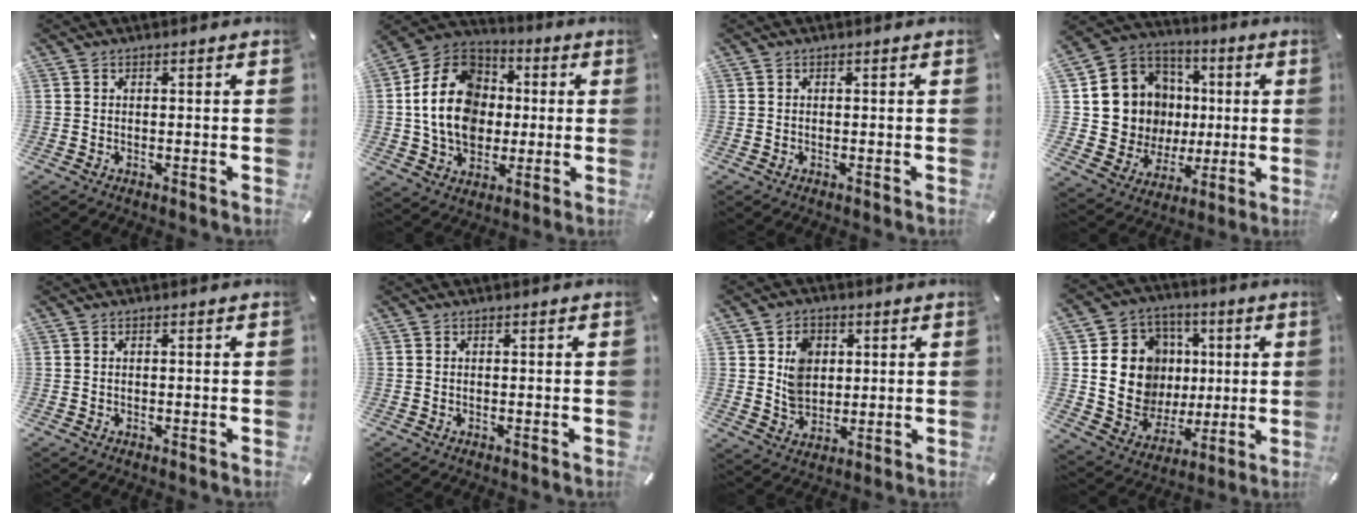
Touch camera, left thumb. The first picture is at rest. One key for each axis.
{"total": 17.9, "fx": 0.3, "fy": 14.8, "fz": 10.1, "tx": -0.219, "ty": 0.013, "tz": 0.006}
{"total": 0.0}
{"total": 14.2, "fx": 1.1, "fy": 13.9, "fz": 2.7, "tx": -0.065, "ty": -0.018, "tz": 0.051}
{"total": 0.0}
{"total": 0.0}
{"total": 8.2, "fx": 1.7, "fy": 7.0, "fz": 4.1, "tx": -0.062, "ty": 0.005, "tz": 0.032}
{"total": 15.7, "fx": 2.5, "fy": 14.3, "fz": 6.0, "tx": -0.102, "ty": -0.010, "tz": 0.060}